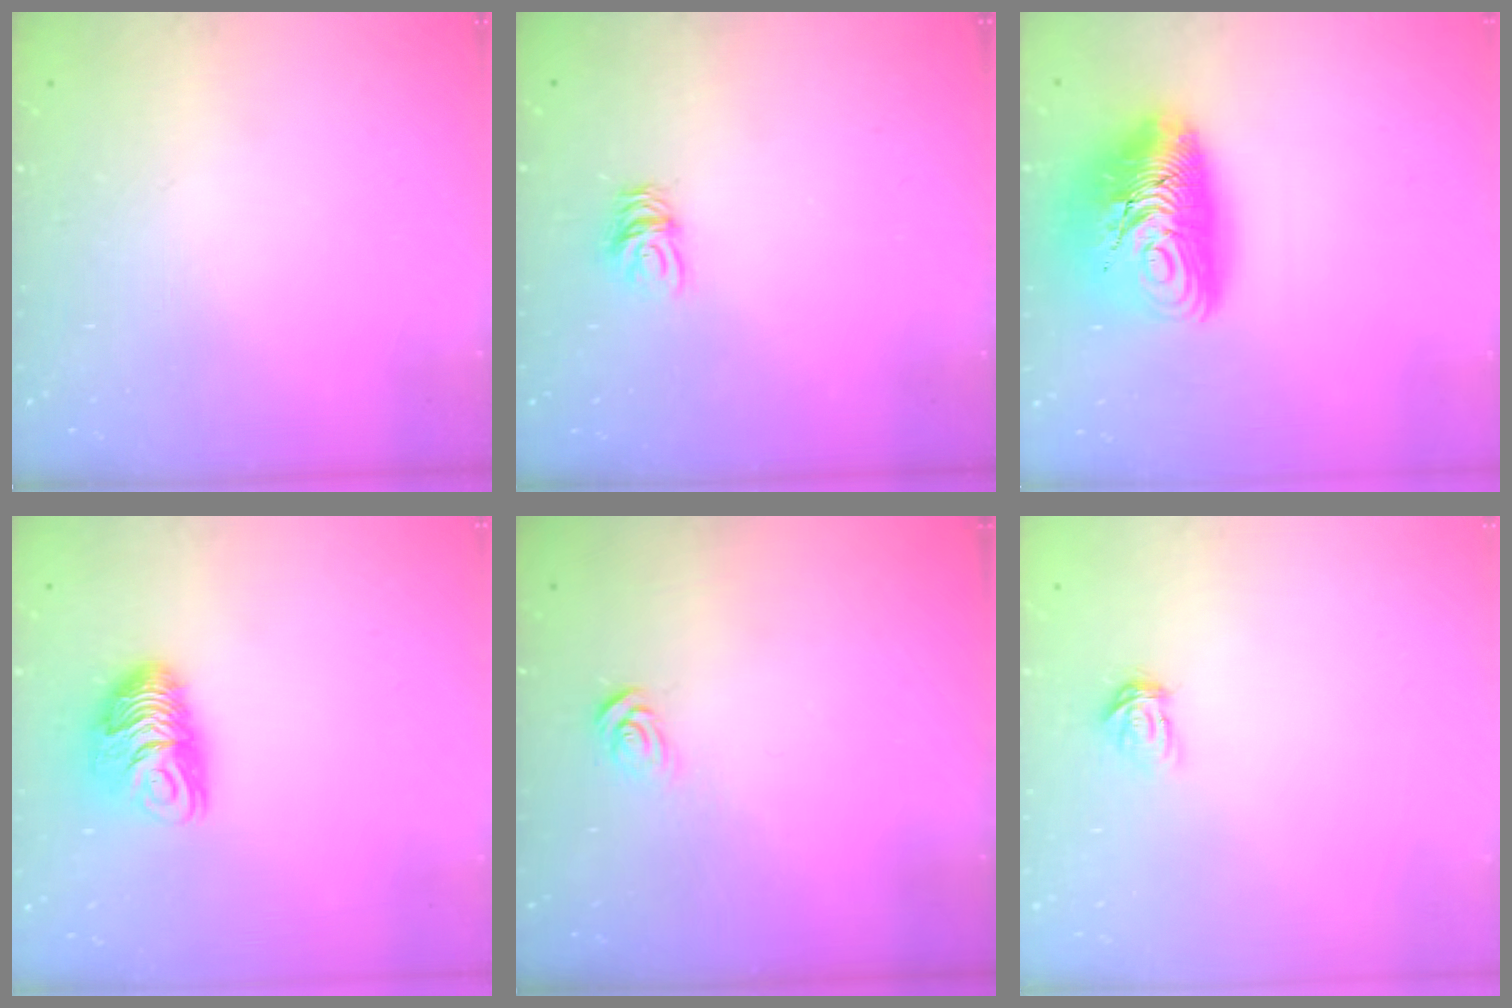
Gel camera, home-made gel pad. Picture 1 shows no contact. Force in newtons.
{"total": 4.5, "press": 4.4, "slide": 0.3}
{"total": 16.5, "press": 16.4, "slide": 1.4}
{"total": 9.3, "press": 9.3, "slide": 0.7}
{"total": 3.8, "press": 3.8, "slide": 0.4}
{"total": 3.4, "press": 3.4, "slide": 0.4}